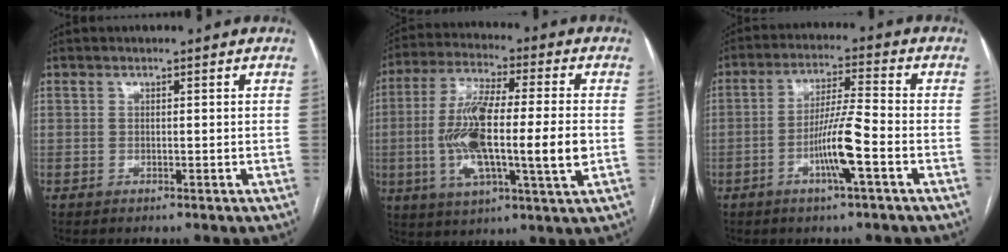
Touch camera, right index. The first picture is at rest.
{"total": 17.1, "force": [-2.0, 2.2, 16.8], "torque": [-0.325, 0.000, -0.039]}
{"total": 8.4, "force": [-3.2, -0.2, 7.8], "torque": [-0.149, 0.000, -0.060]}